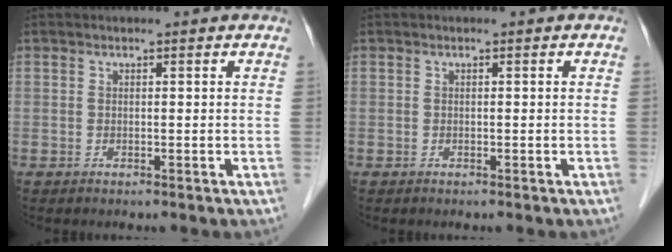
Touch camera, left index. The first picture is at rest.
{"total": 0.0}